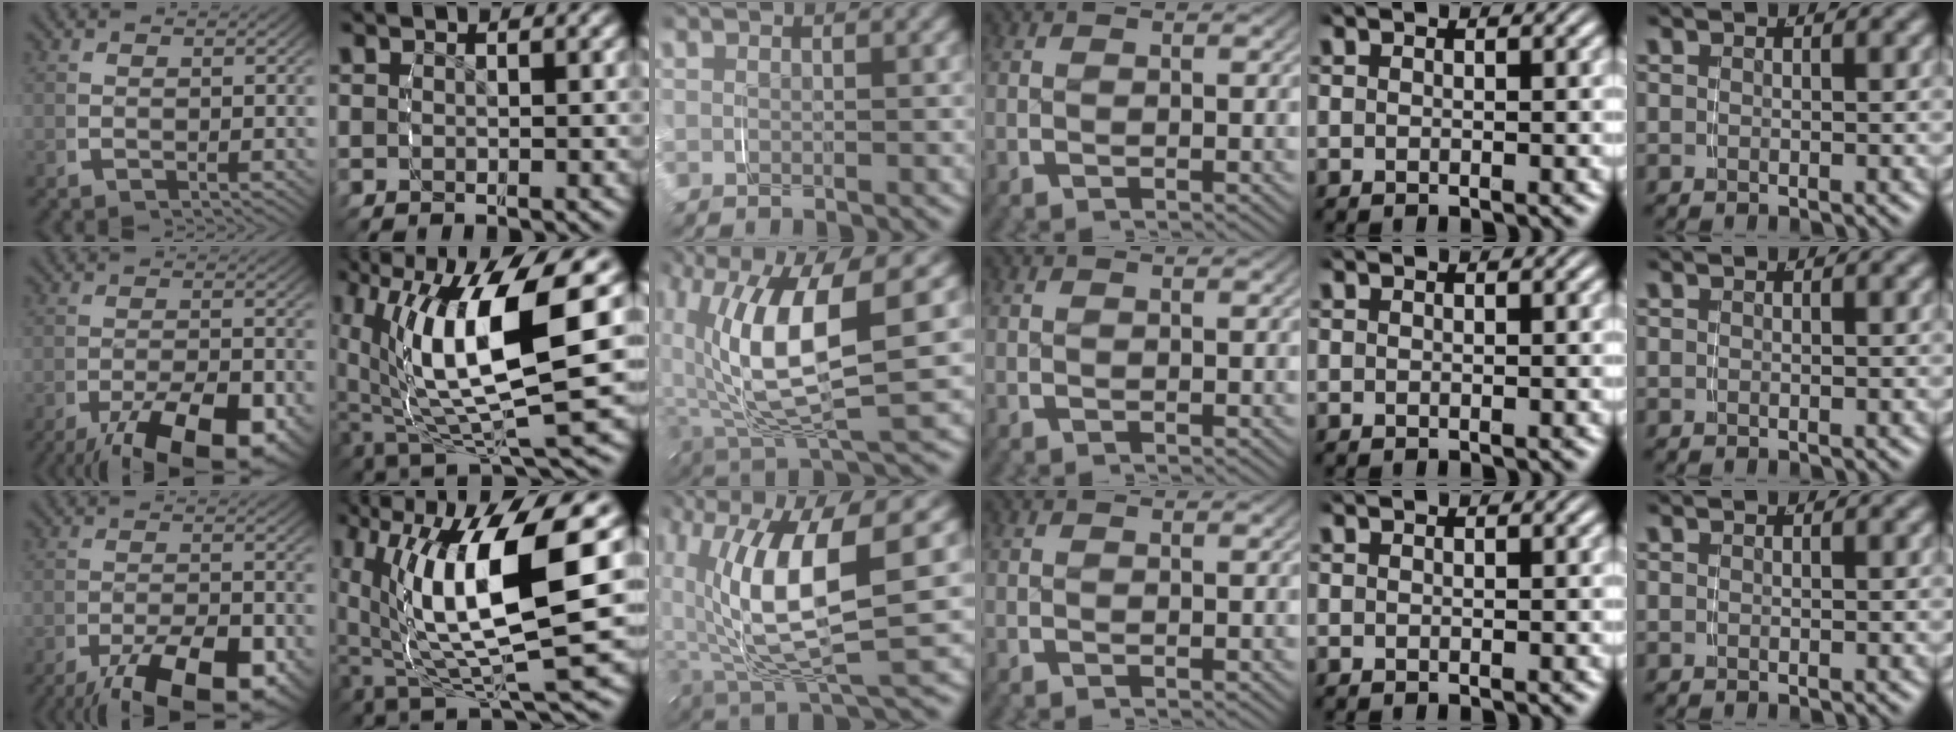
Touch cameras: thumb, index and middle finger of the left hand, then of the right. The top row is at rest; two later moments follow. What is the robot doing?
{"motion": "grasp_and_lifting", "object": "pencil case"}